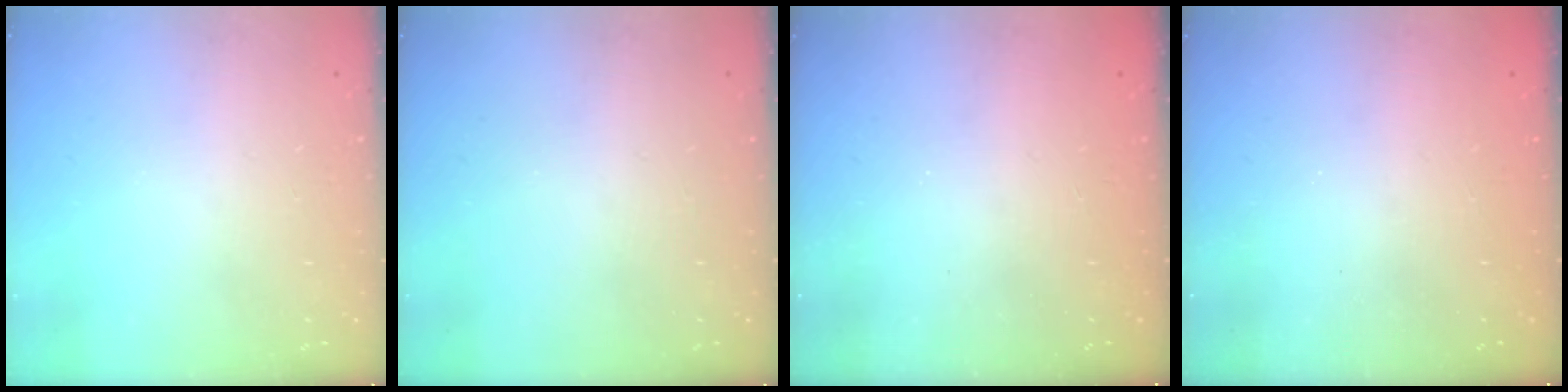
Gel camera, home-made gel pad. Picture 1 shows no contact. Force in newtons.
{"total": 0.0}
{"total": 2.4, "press": 2.3, "slide": 0.8}
{"total": 2.3, "press": 2.2, "slide": 0.8}